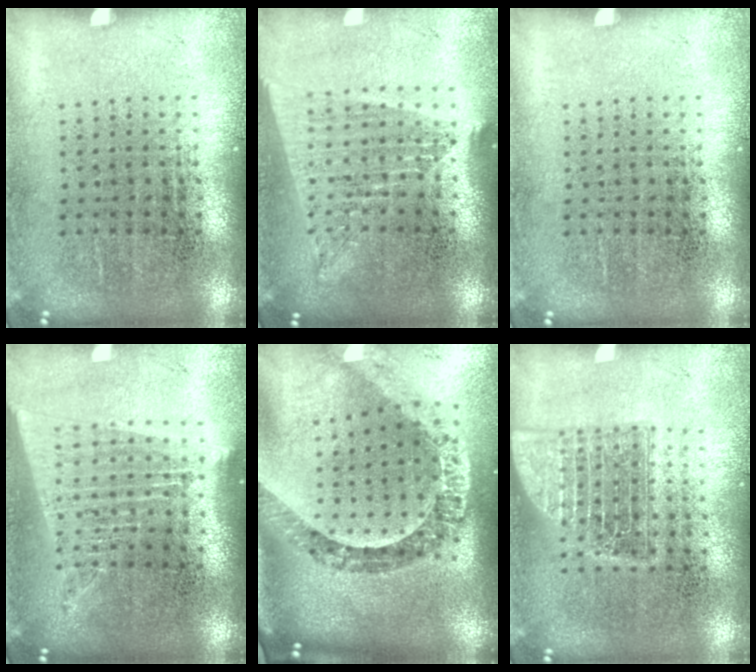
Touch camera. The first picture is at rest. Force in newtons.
{"total": 1.8, "press": 1.6, "slide": 0.8}
{"total": 0.0}
{"total": 1.8, "press": 1.5, "slide": 0.9}
{"total": 2.4, "press": 1.9, "slide": 1.5}
{"total": 2.3, "press": 2.3, "slide": 0.3}